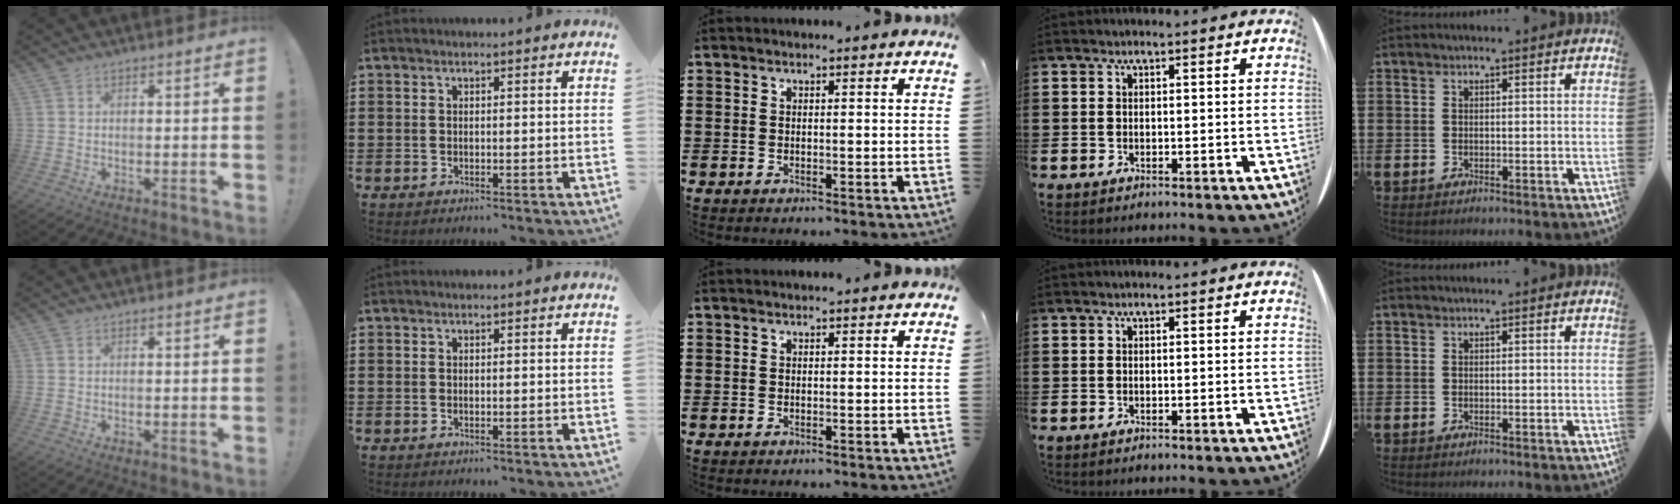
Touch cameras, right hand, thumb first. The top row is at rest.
{}